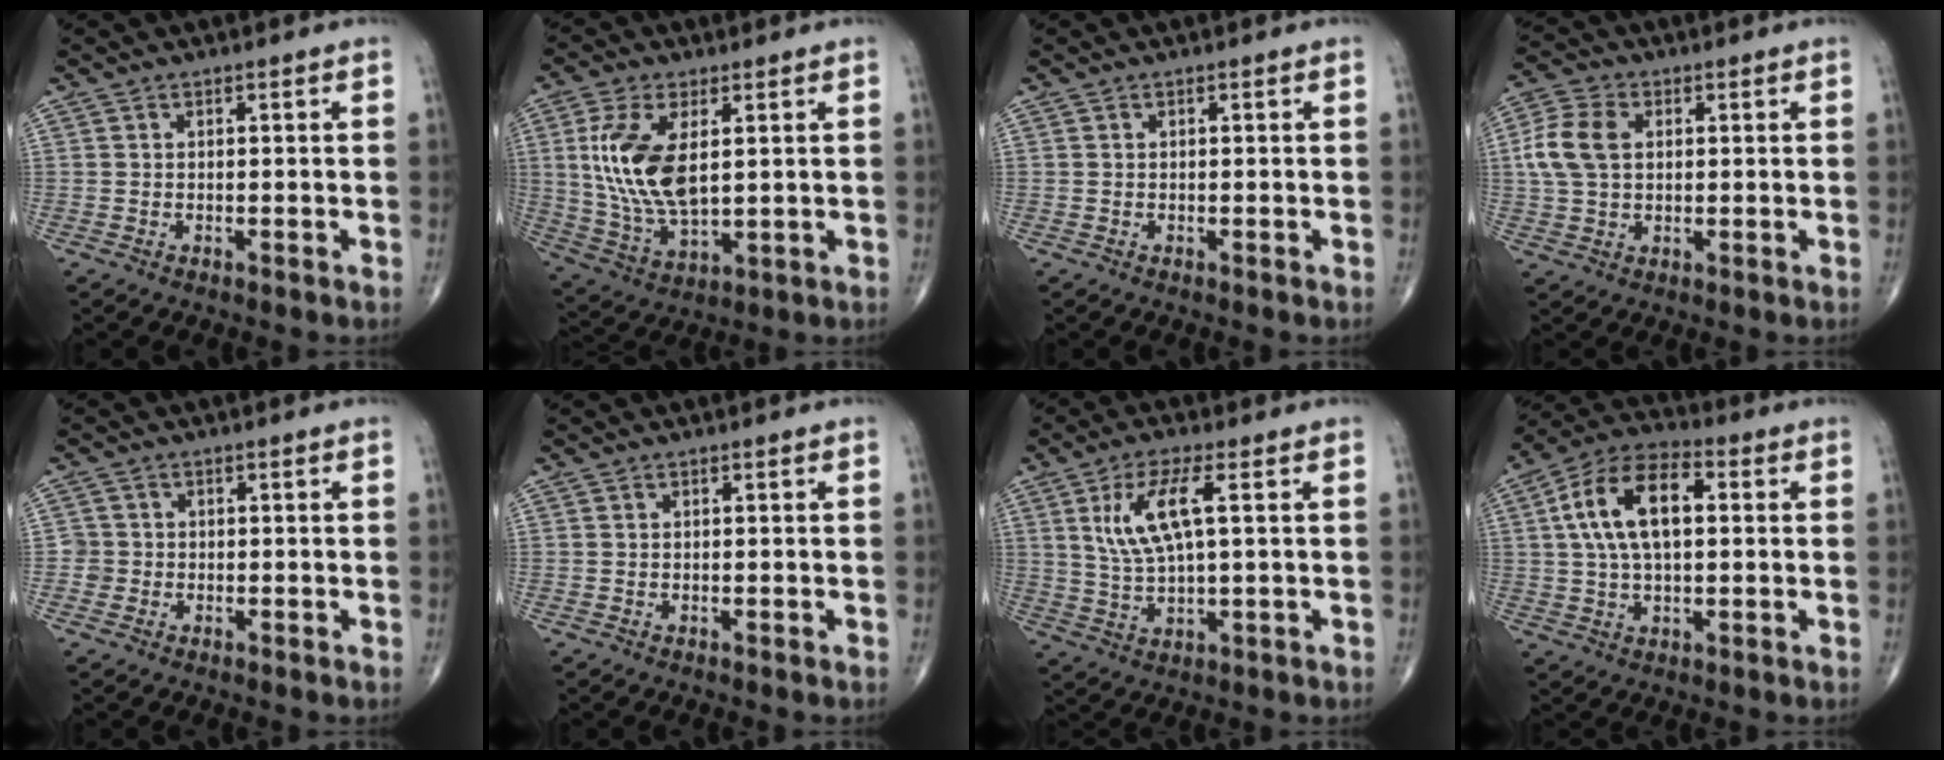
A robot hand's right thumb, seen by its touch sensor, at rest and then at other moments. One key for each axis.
{"total": 14.1, "fx": 2.7, "fy": 6.9, "fz": 11.9, "tx": -0.245, "ty": -0.015, "tz": 0.062}
{"total": 0.0}
{"total": 8.9, "fx": 1.5, "fy": 6.1, "fz": 6.3, "tx": -0.134, "ty": 0.012, "tz": 0.028}
{"total": 2.1, "fx": -0.5, "fy": 2.1, "fz": -0.1, "tx": 0.020, "ty": 0.009, "tz": -0.015}
{"total": 0.0}
{"total": 9.7, "fx": 2.7, "fy": 2.8, "fz": 8.9, "tx": -0.191, "ty": -0.002, "tz": 0.058}
{"total": 14.3, "fx": 2.5, "fy": 7.6, "fz": 11.8, "tx": -0.220, "ty": 0.024, "tz": 0.039}